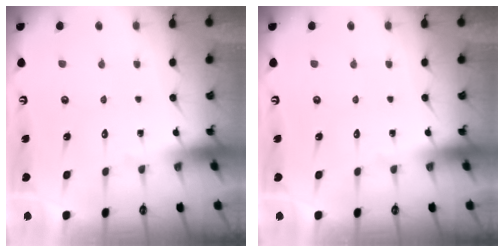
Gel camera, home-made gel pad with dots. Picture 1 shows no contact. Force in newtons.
{"total": 0.0}